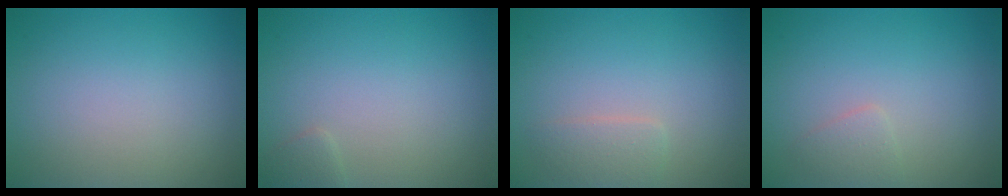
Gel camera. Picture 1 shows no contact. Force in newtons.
{"total": 0.8, "press": 0.8, "slide": 0.0}
{"total": 1.5, "press": 1.5, "slide": 0.1}
{"total": 1.1, "press": 1.1, "slide": 0.0}